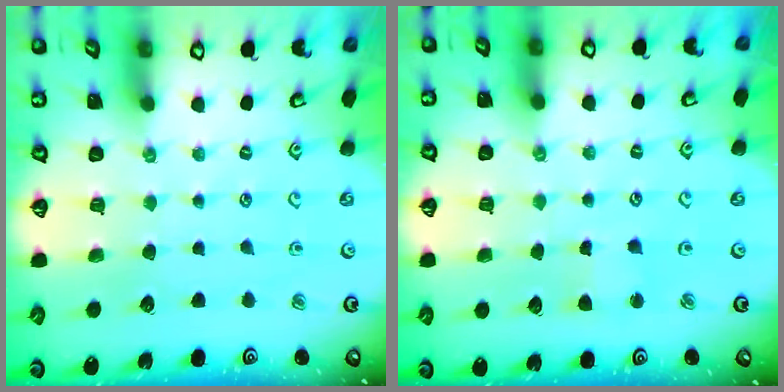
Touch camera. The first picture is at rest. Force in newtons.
{"total": 3.0, "press": 3.0, "slide": 0.2}